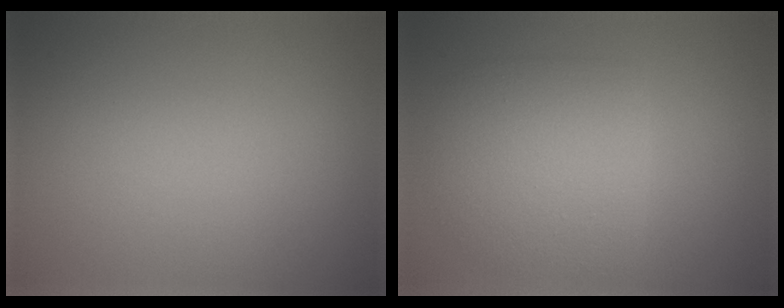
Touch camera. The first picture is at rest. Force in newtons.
{"total": 4.9, "press": 4.9, "slide": 0.2}